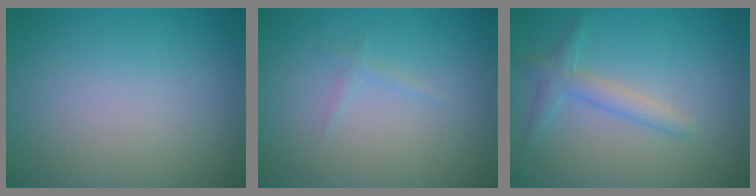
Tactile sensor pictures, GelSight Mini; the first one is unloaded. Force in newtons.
{"total": 0.7, "press": 0.7, "slide": 0.1}
{"total": 2.2, "press": 2.2, "slide": 0.1}